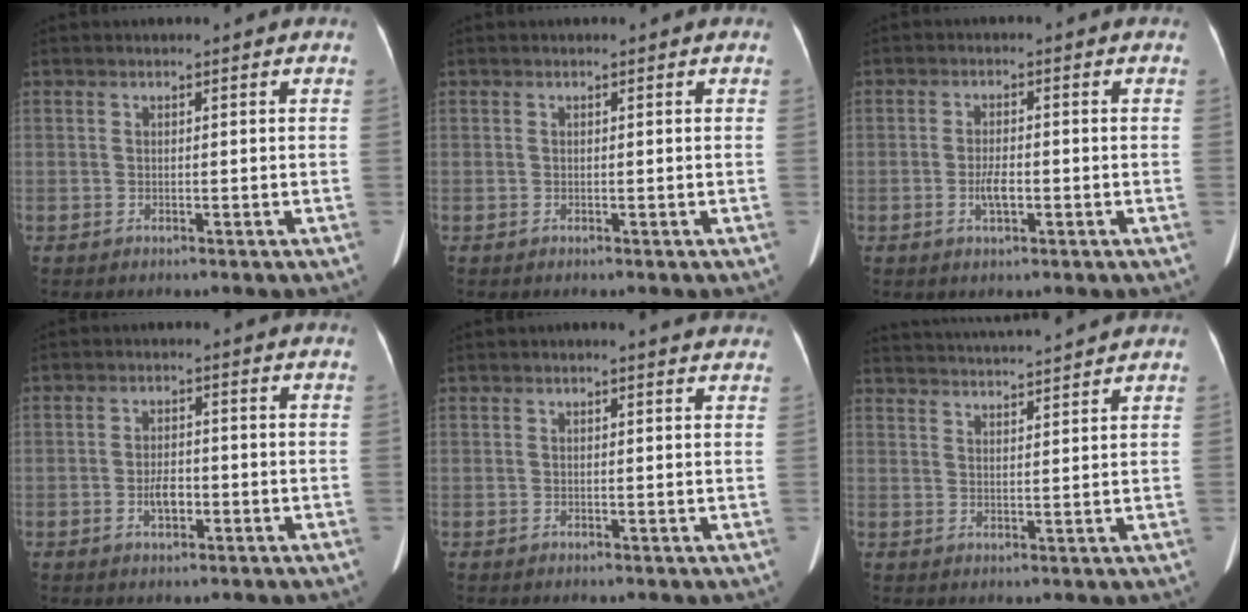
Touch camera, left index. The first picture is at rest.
{"total": 0.0}
{"total": 3.0, "force": [-1.0, 1.0, 2.7], "torque": [-0.055, 0.001, -0.017]}
{"total": 3.3, "force": [-1.2, 1.6, 2.6], "torque": [-0.049, 0.003, -0.019]}
{"total": 3.1, "force": [2.7, 0.5, 1.4], "torque": [-0.021, 0.007, 0.016]}
{"total": 10.9, "force": [10.4, -0.5, 3.2], "torque": [-0.065, 0.021, 0.154]}